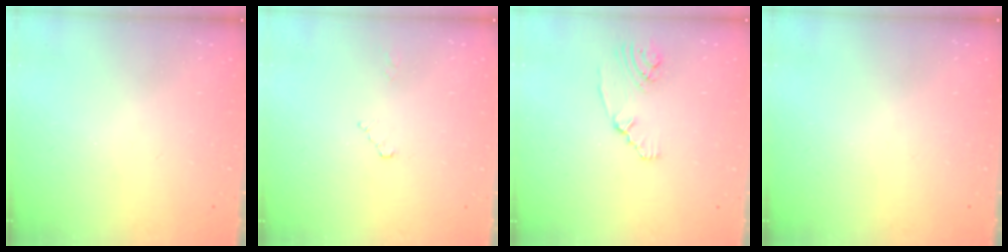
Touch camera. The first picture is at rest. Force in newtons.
{"total": 2.6, "press": 2.6, "slide": 0.3}
{"total": 2.2, "press": 2.1, "slide": 0.6}
{"total": 0.0}